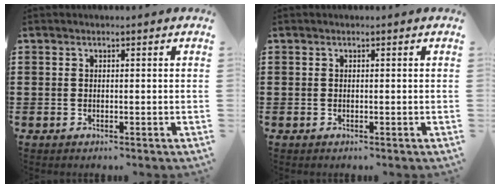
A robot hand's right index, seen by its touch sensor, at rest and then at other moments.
{"total": 0.0}